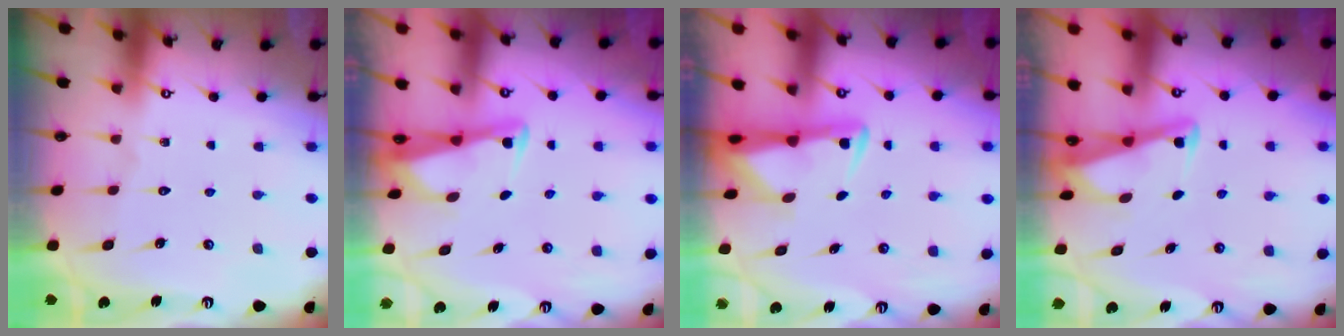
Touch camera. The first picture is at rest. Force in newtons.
{"total": 2.7, "press": 2.7, "slide": 0.3}
{"total": 2.9, "press": 2.9, "slide": 0.4}
{"total": 2.7, "press": 2.7, "slide": 0.4}